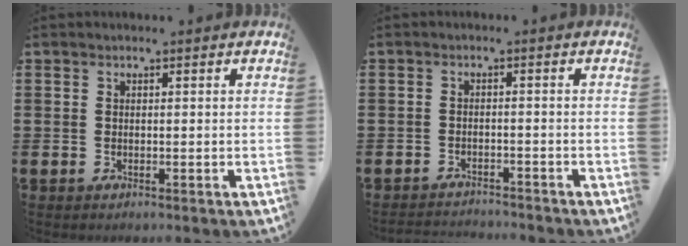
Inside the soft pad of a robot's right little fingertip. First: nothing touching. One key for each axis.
{"total": 2.0, "fx": -2.0, "fy": 0.0, "fz": -0.1, "tx": -0.003, "ty": 0.002, "tz": -0.044}